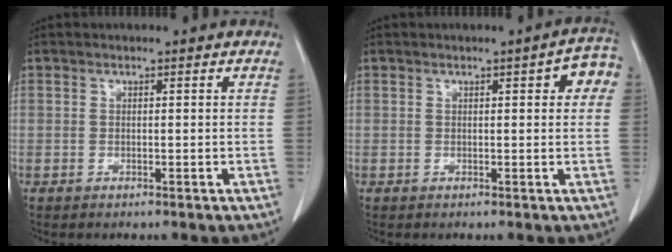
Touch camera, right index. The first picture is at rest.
{"total": 4.3, "force": [1.3, 1.2, 3.9], "torque": [-0.038, 0.012, 0.007]}